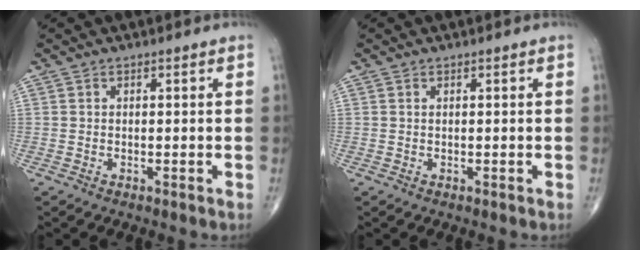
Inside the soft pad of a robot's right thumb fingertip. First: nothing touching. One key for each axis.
{"total": 0.0}